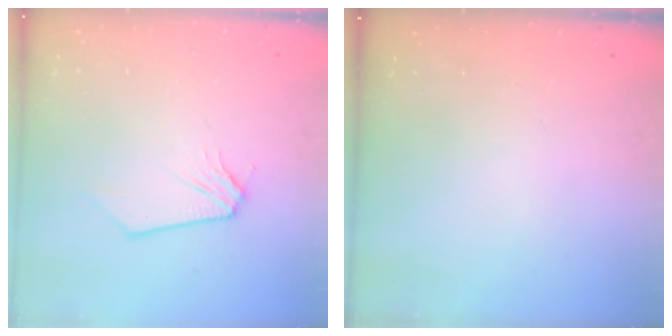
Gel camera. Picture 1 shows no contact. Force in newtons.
{"total": 0.0}